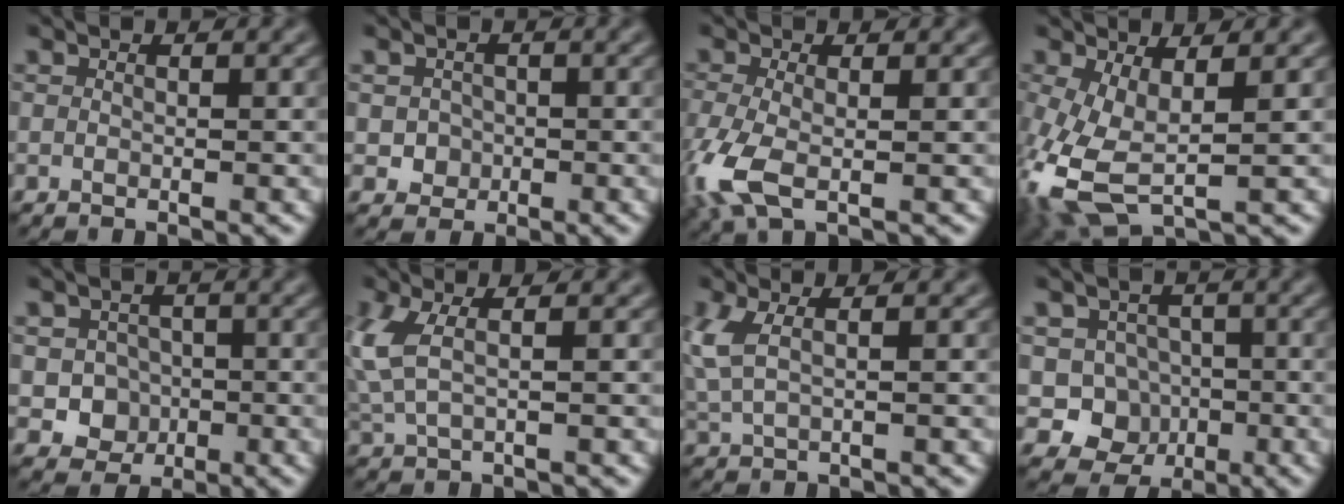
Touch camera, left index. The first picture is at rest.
{"total": 1.9, "force": [-0.2, 1.8, 0.5], "torque": [0.002, -0.003, -0.001]}
{"total": 5.6, "force": [-1.9, 2.5, 4.6], "torque": [-0.127, -0.013, -0.043]}
{"total": 6.8, "force": [-0.8, 3.1, 6.0], "torque": [-0.156, -0.014, -0.014]}
{"total": 3.3, "force": [-0.6, 3.0, 1.2], "torque": [-0.010, 0.000, -0.015]}
{"total": 4.0, "force": [0.8, 1.6, 3.6], "torque": [-0.098, -0.001, 0.015]}
{"total": 3.1, "force": [1.0, 1.2, 2.7], "torque": [-0.072, 0.003, 0.021]}
{"total": 4.6, "force": [-1.1, 4.3, 1.4], "torque": [0.003, 0.000, -0.031]}